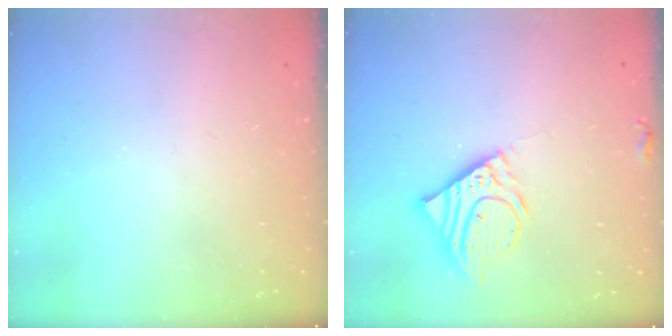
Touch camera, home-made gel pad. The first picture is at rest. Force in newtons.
{"total": 10.6, "press": 10.5, "slide": 1.6}